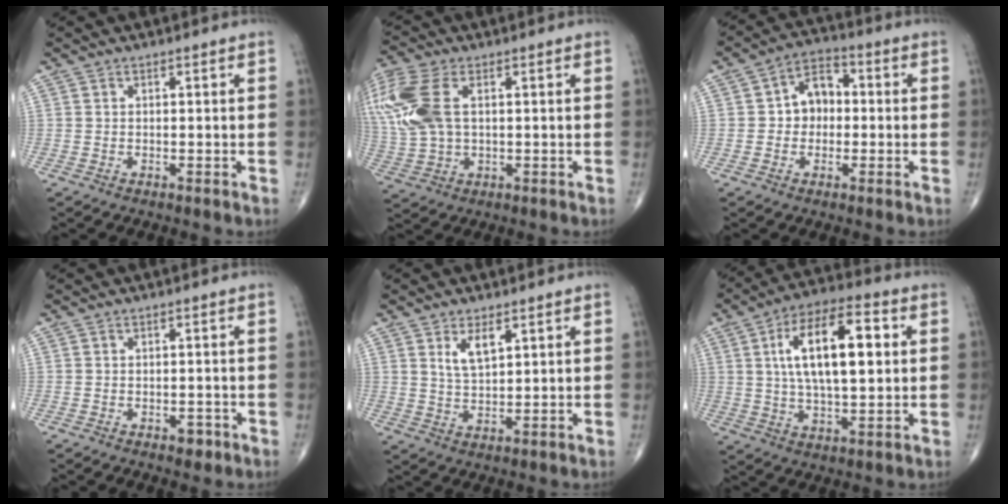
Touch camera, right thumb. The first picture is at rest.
{"total": 13.4, "force": [3.1, 7.6, 10.6], "torque": [-0.285, 0.008, 0.065]}
{"total": 7.2, "force": [0.1, 5.5, 4.7], "torque": [-0.046, 0.023, -0.011]}
{"total": 2.0, "force": [-1.1, 1.2, 1.2], "torque": [-0.008, 0.005, -0.013]}
{"total": 4.7, "force": [2.4, 2.0, 3.6], "torque": [-0.060, -0.016, 0.048]}
{"total": 17.1, "force": [3.5, 7.3, 15.0], "torque": [-0.246, 0.011, 0.056]}